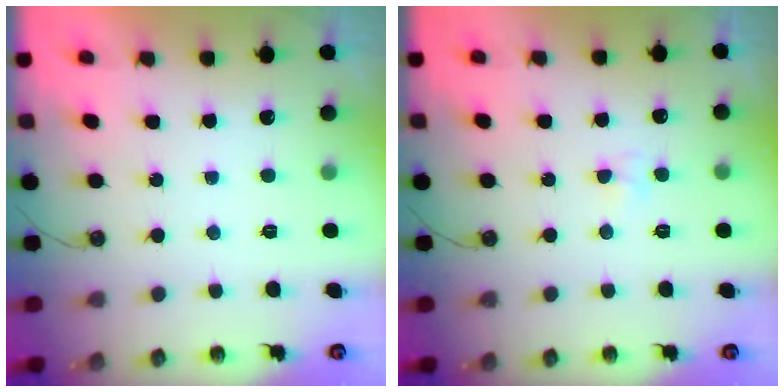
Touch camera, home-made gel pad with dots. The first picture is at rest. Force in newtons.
{"total": 2.9, "press": 2.8, "slide": 0.5}